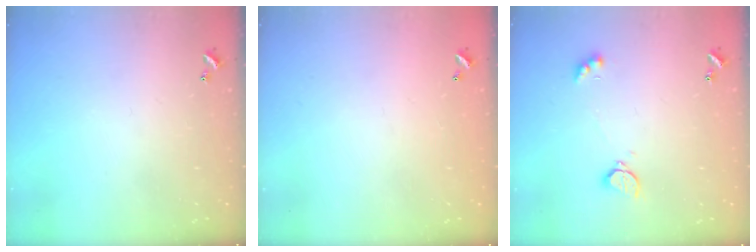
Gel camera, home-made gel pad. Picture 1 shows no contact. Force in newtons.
{"total": 2.9, "press": 2.9, "slide": 0.1}
{"total": 2.6, "press": 2.5, "slide": 0.7}